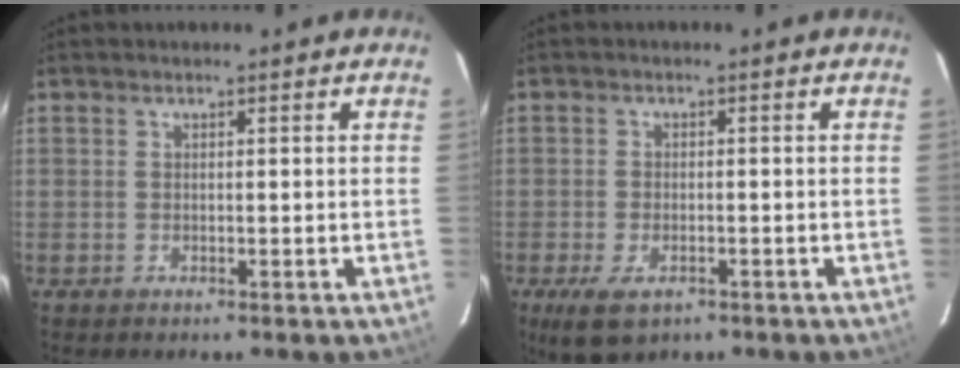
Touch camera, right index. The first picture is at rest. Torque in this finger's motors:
{"motor_torque": [0.63, -0.31, 0.37, 0.08]}